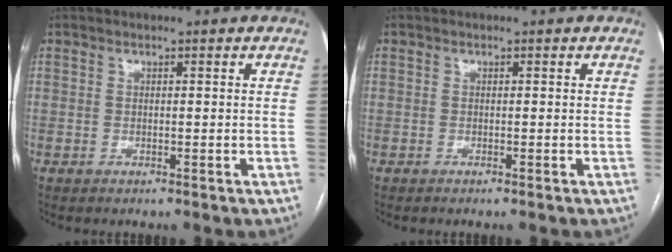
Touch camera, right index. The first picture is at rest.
{"total": 0.0}